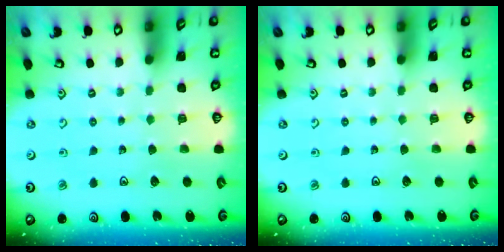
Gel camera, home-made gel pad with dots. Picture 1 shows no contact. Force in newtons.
{"total": 0.0}